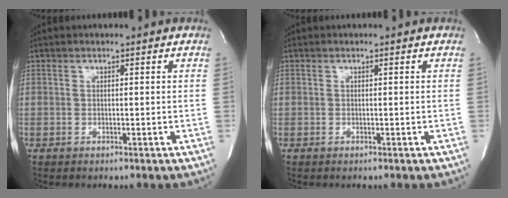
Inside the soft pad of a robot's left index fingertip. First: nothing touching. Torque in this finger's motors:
{"motor_torque": [0.00, 0.00, 0.00, 0.00]}